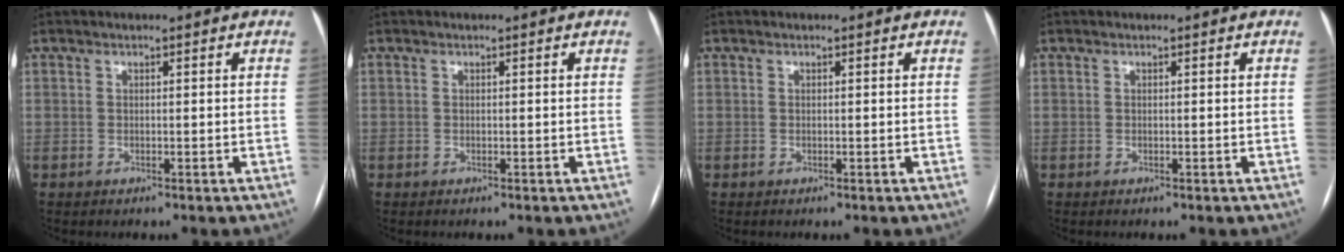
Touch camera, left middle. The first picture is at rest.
{"total": 0.0}
{"total": 0.0}
{"total": 0.0}